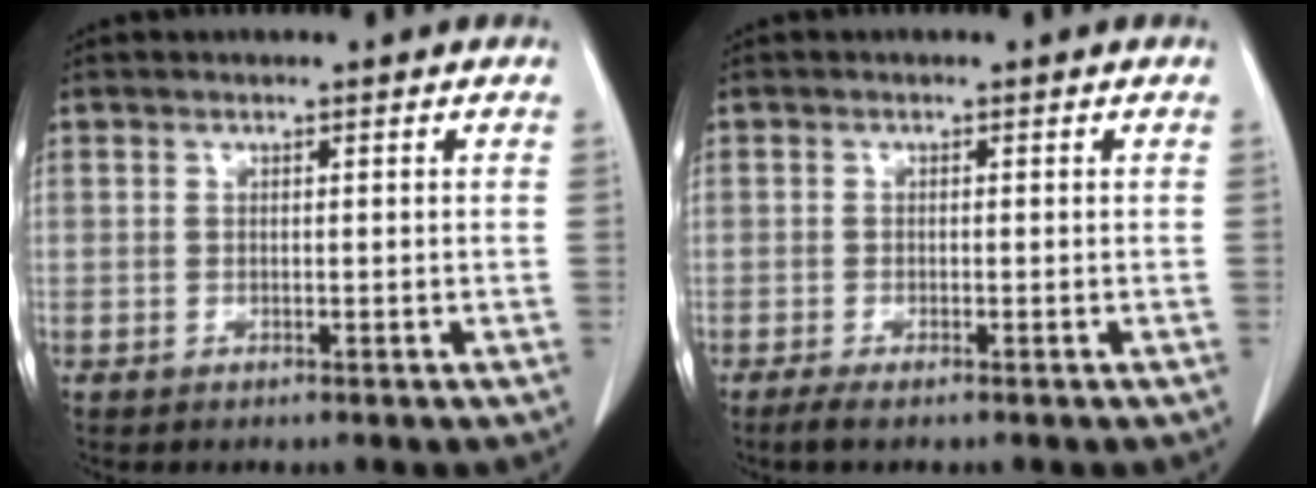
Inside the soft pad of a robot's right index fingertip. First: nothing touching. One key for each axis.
{"total": 1.9, "fx": -1.5, "fy": 0.2, "fz": 1.2, "tx": -0.026, "ty": -0.006, "tz": -0.023}